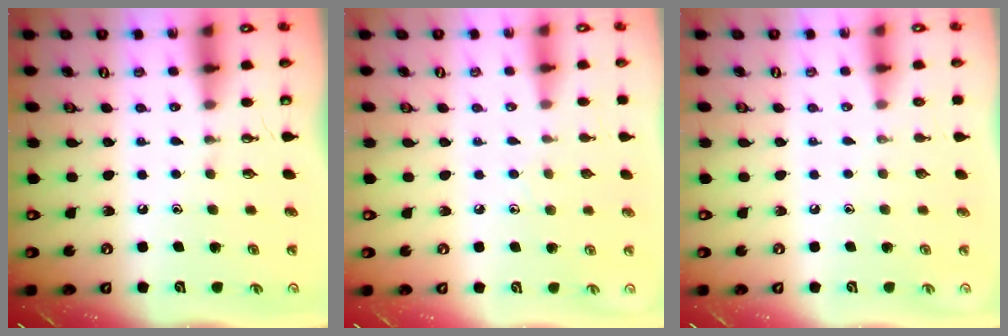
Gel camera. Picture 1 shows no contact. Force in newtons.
{"total": 4.4, "press": 4.4, "slide": 0.5}
{"total": 0.0}